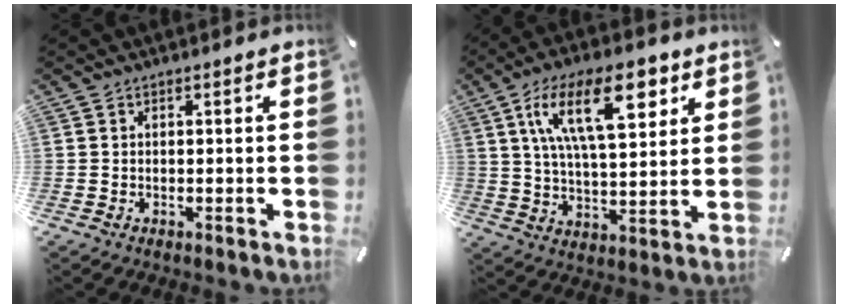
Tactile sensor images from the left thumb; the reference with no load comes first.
{"total": 19.1, "force": [8.4, 8.4, 14.9], "torque": [-0.262, -0.012, 0.133]}